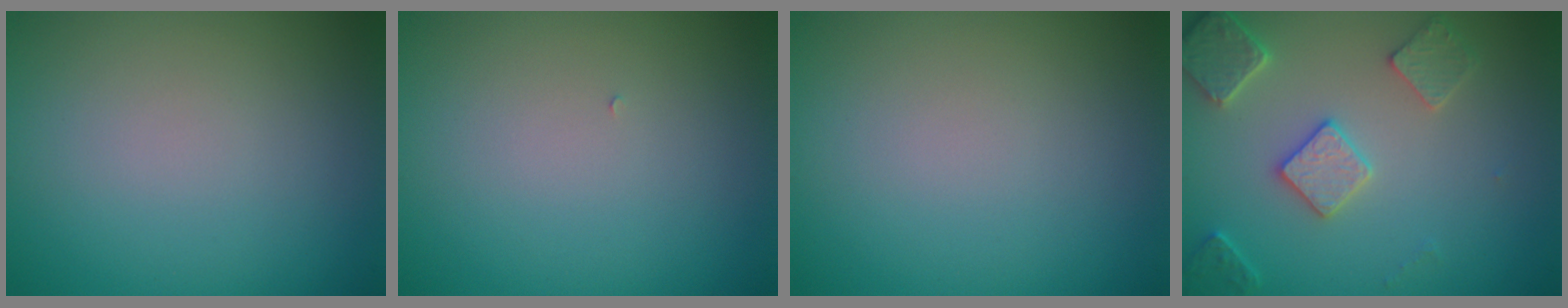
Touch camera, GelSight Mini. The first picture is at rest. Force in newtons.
{"total": 0.0}
{"total": 0.0}
{"total": 3.7, "press": 3.4, "slide": 1.4}